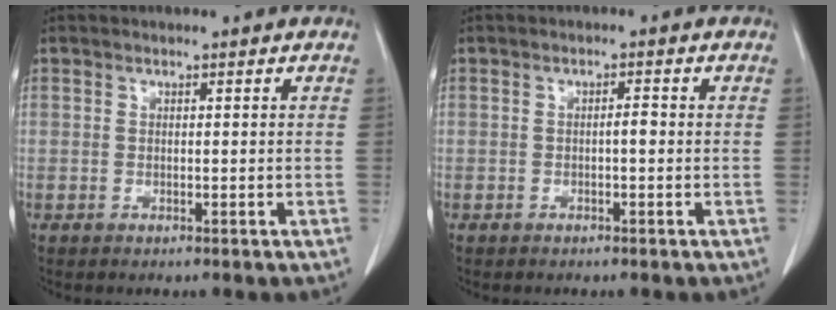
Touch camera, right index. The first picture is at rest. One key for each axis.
{"total": 1.2, "fx": -0.2, "fy": 0.2, "fz": 1.1, "tx": -0.018, "ty": 0.002, "tz": -0.004}